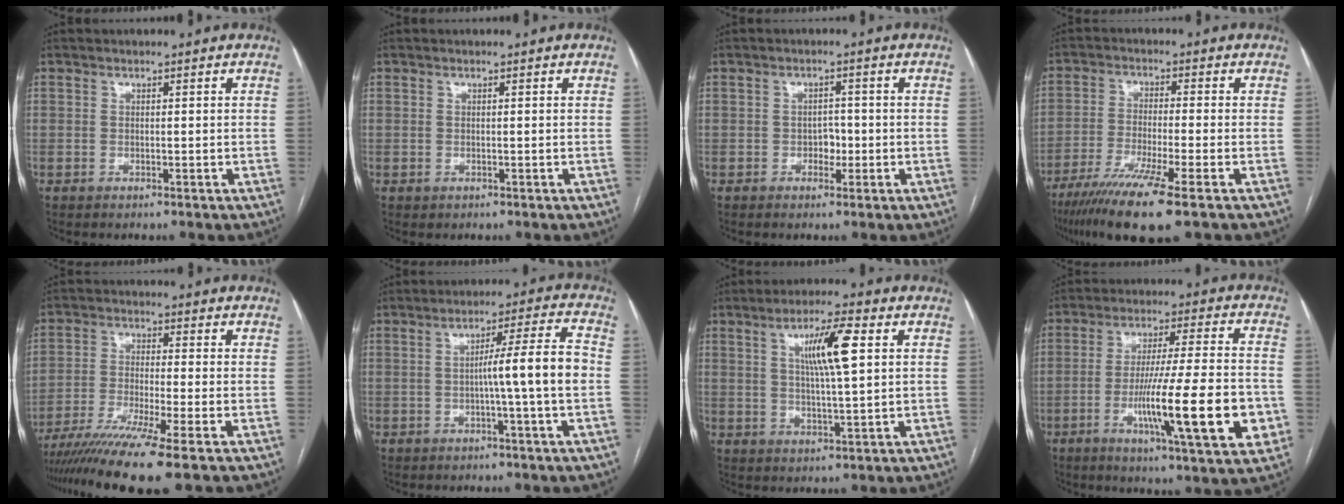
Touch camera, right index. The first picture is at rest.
{"total": 0.0}
{"total": 2.3, "force": [-0.6, 1.6, 1.5], "torque": [-0.017, 0.005, -0.010]}
{"total": 11.9, "force": [-7.7, -0.3, 9.0], "torque": [-0.163, -0.030, -0.130]}
{"total": 11.4, "force": [-8.4, -1.9, 7.4], "torque": [-0.122, -0.032, -0.138]}
{"total": 7.8, "force": [-1.1, -1.2, 7.7], "torque": [-0.115, 0.012, -0.017]}
{"total": 8.7, "force": [2.6, 0.7, 8.2], "torque": [-0.146, 0.005, 0.043]}
{"total": 18.3, "force": [-5.4, 1.1, 17.5], "torque": [-0.255, -0.012, -0.080]}